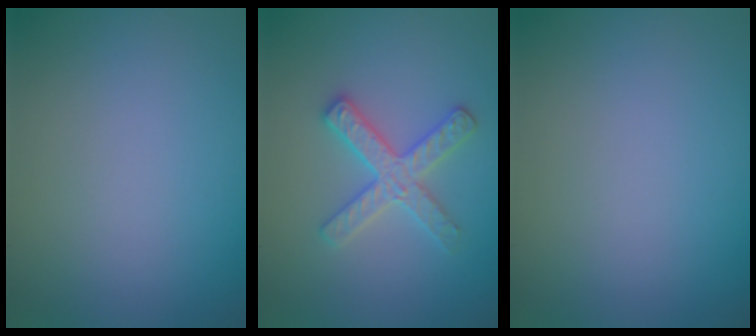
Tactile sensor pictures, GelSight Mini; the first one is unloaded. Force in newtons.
{"total": 2.9, "press": 2.9, "slide": 0.5}
{"total": 0.0}